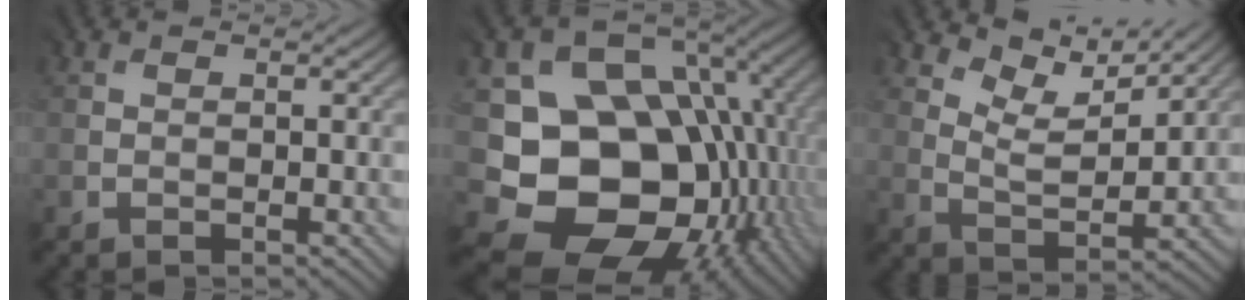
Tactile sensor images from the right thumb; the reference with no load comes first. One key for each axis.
{"total": 16.3, "fx": -2.6, "fy": 13.1, "fz": 9.3, "tx": -0.157, "ty": -0.039, "tz": -0.025}
{"total": 6.2, "fx": 5.4, "fy": 1.3, "fz": 2.8, "tx": -0.067, "ty": -0.001, "tz": 0.105}